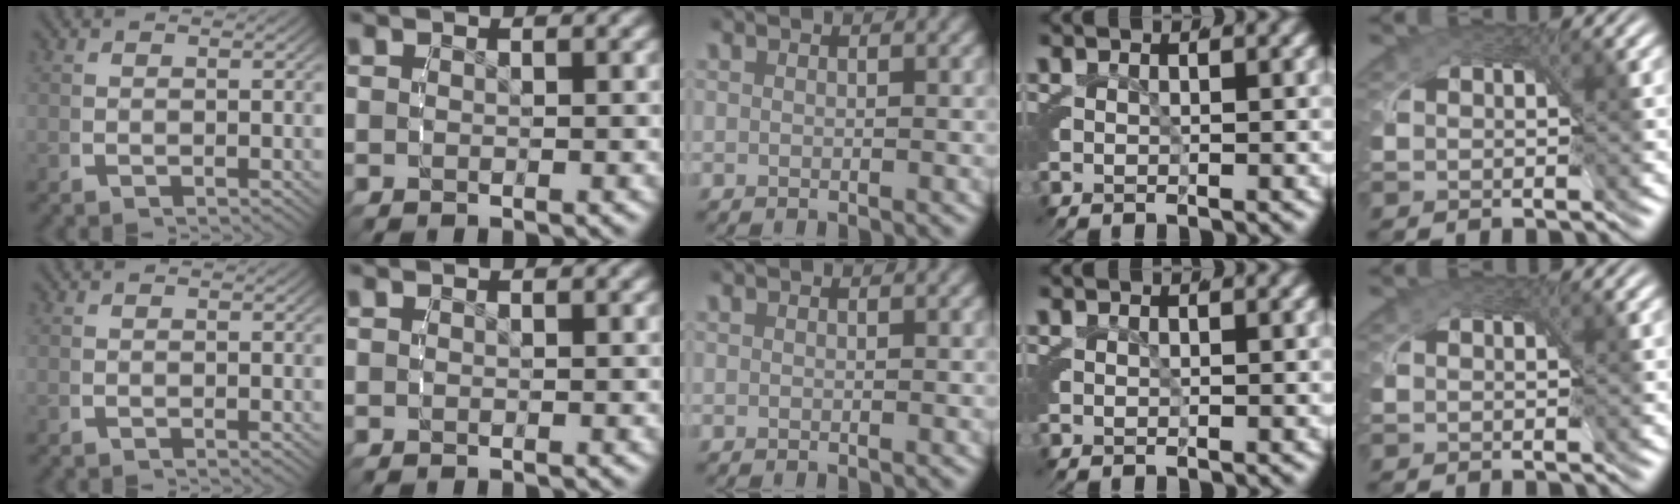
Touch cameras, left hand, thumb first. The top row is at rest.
{}